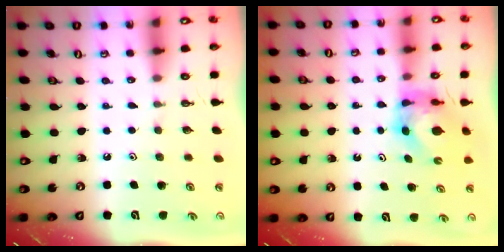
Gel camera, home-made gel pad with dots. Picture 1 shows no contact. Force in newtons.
{"total": 5.2, "press": 5.2, "slide": 0.4}